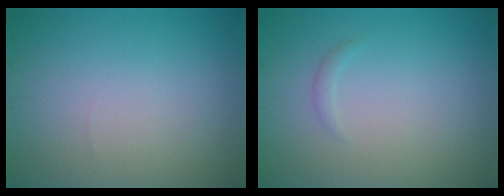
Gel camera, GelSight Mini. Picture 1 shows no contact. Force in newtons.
{"total": 0.6, "press": 0.6, "slide": 0.1}